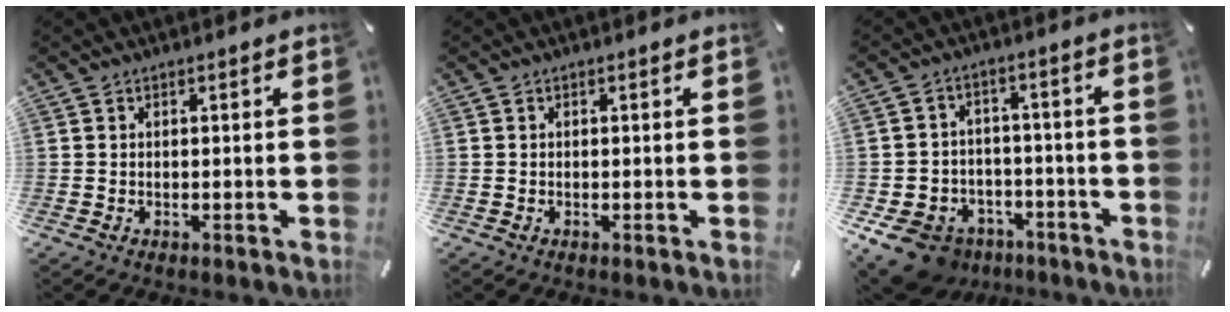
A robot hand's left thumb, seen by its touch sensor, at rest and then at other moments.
{"total": 0.0}
{"total": 11.2, "force": [-7.0, 7.7, 4.1], "torque": [-0.087, 0.053, -0.123]}